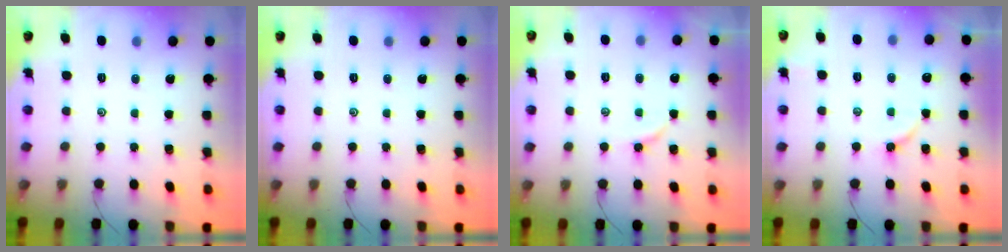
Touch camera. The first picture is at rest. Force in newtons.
{"total": 0.0}
{"total": 3.0, "press": 2.9, "slide": 0.3}
{"total": 5.6, "press": 5.5, "slide": 0.8}